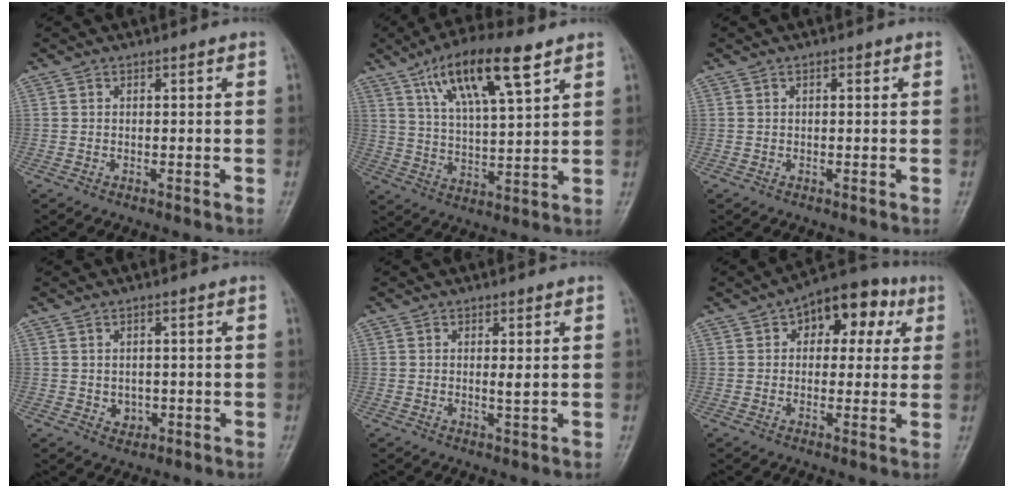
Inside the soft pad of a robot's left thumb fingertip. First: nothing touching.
{"total": 15.4, "force": [8.4, 4.2, 12.2], "torque": [-0.200, -0.021, 0.152]}
{"total": 0.8, "force": [0.3, 0.3, 0.6], "torque": [-0.006, 0.002, 0.002]}
{"total": 2.3, "force": [-0.2, 1.9, 1.2], "torque": [-0.008, 0.001, 0.002]}
{"total": 1.3, "force": [0.3, 0.1, 1.2], "torque": [-0.023, -0.005, 0.005]}
{"total": 12.1, "force": [4.3, 7.4, 8.6], "torque": [-0.062, 0.015, 0.051]}